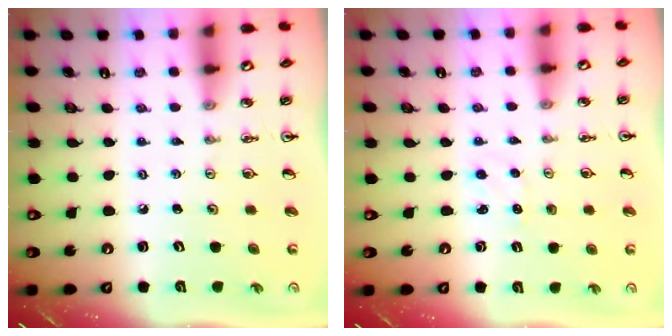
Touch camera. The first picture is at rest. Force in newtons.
{"total": 2.2, "press": 2.2, "slide": 0.3}